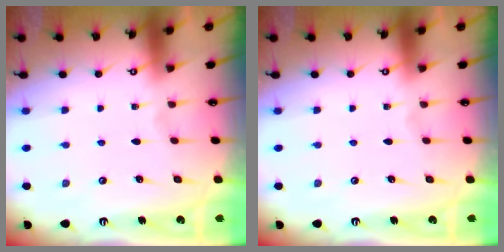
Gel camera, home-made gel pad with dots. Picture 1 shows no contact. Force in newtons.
{"total": 0.0}